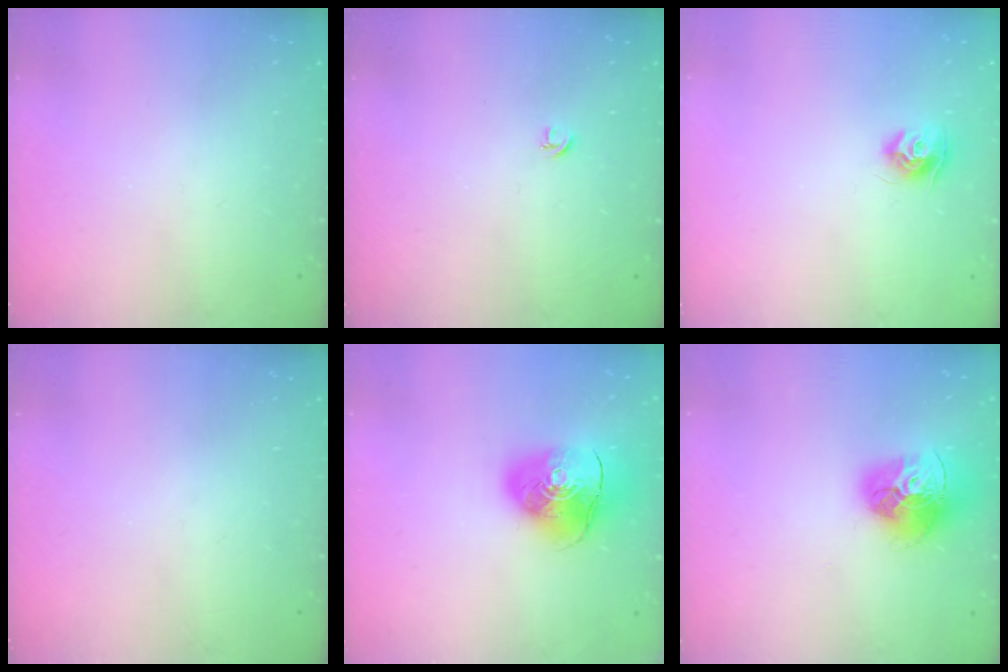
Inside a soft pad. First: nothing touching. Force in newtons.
{"total": 3.9, "press": 3.9, "slide": 0.7}
{"total": 8.8, "press": 8.8, "slide": 0.2}
{"total": 0.0}
{"total": 12.7, "press": 12.6, "slide": 2.0}
{"total": 17.4, "press": 17.3, "slide": 1.7}